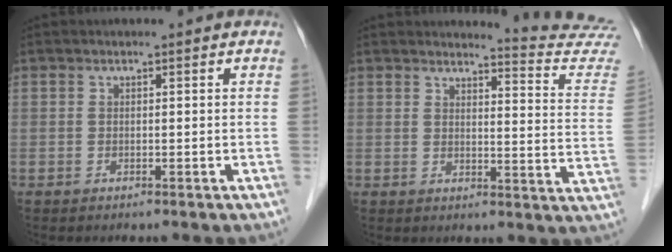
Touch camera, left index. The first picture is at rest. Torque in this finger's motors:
{"motor_torque": [-0.10, -0.12, 0.09, 0.01]}